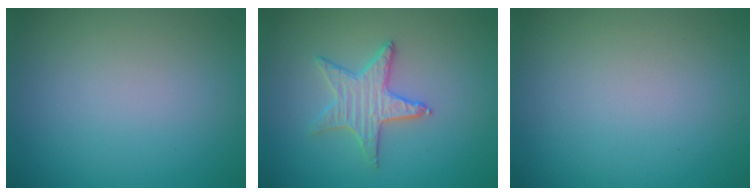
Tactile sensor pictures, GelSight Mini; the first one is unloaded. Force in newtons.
{"total": 2.4, "press": 2.4, "slide": 0.2}
{"total": 0.0}